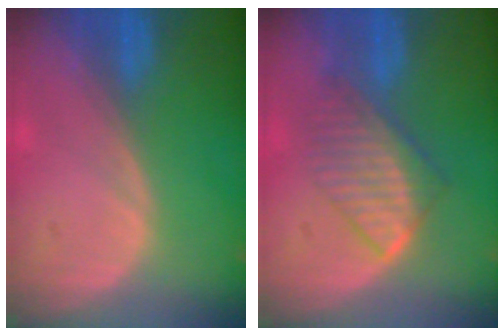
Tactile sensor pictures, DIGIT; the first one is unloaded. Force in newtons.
{"total": 6.7, "press": 6.4, "slide": 1.8}